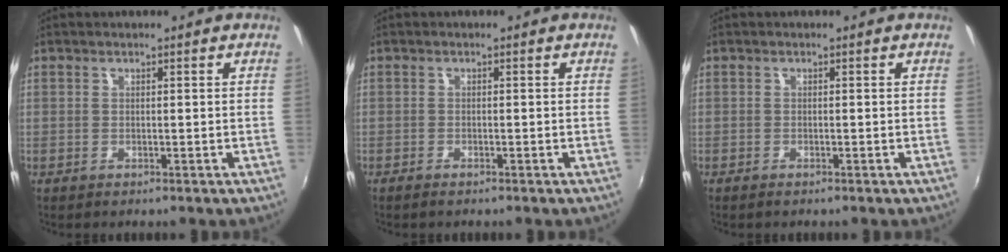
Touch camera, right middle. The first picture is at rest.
{"total": 1.5, "force": [-1.2, 0.4, 0.7], "torque": [-0.018, -0.004, -0.025]}
{"total": 0.9, "force": [-0.8, 0.2, 0.4], "torque": [-0.009, -0.004, -0.016]}